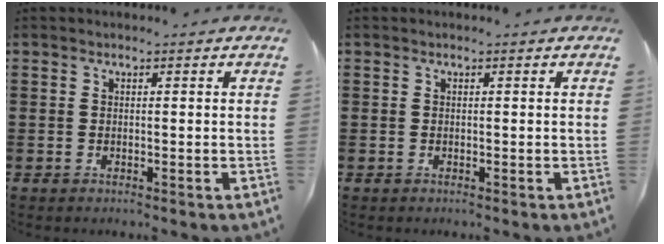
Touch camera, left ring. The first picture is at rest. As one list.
[{"total": 0.0}]